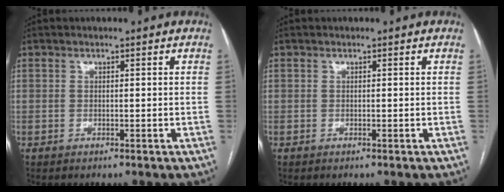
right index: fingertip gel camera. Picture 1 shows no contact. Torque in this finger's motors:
{"motor_torque": [0.00, 0.00, 0.00, 0.00]}